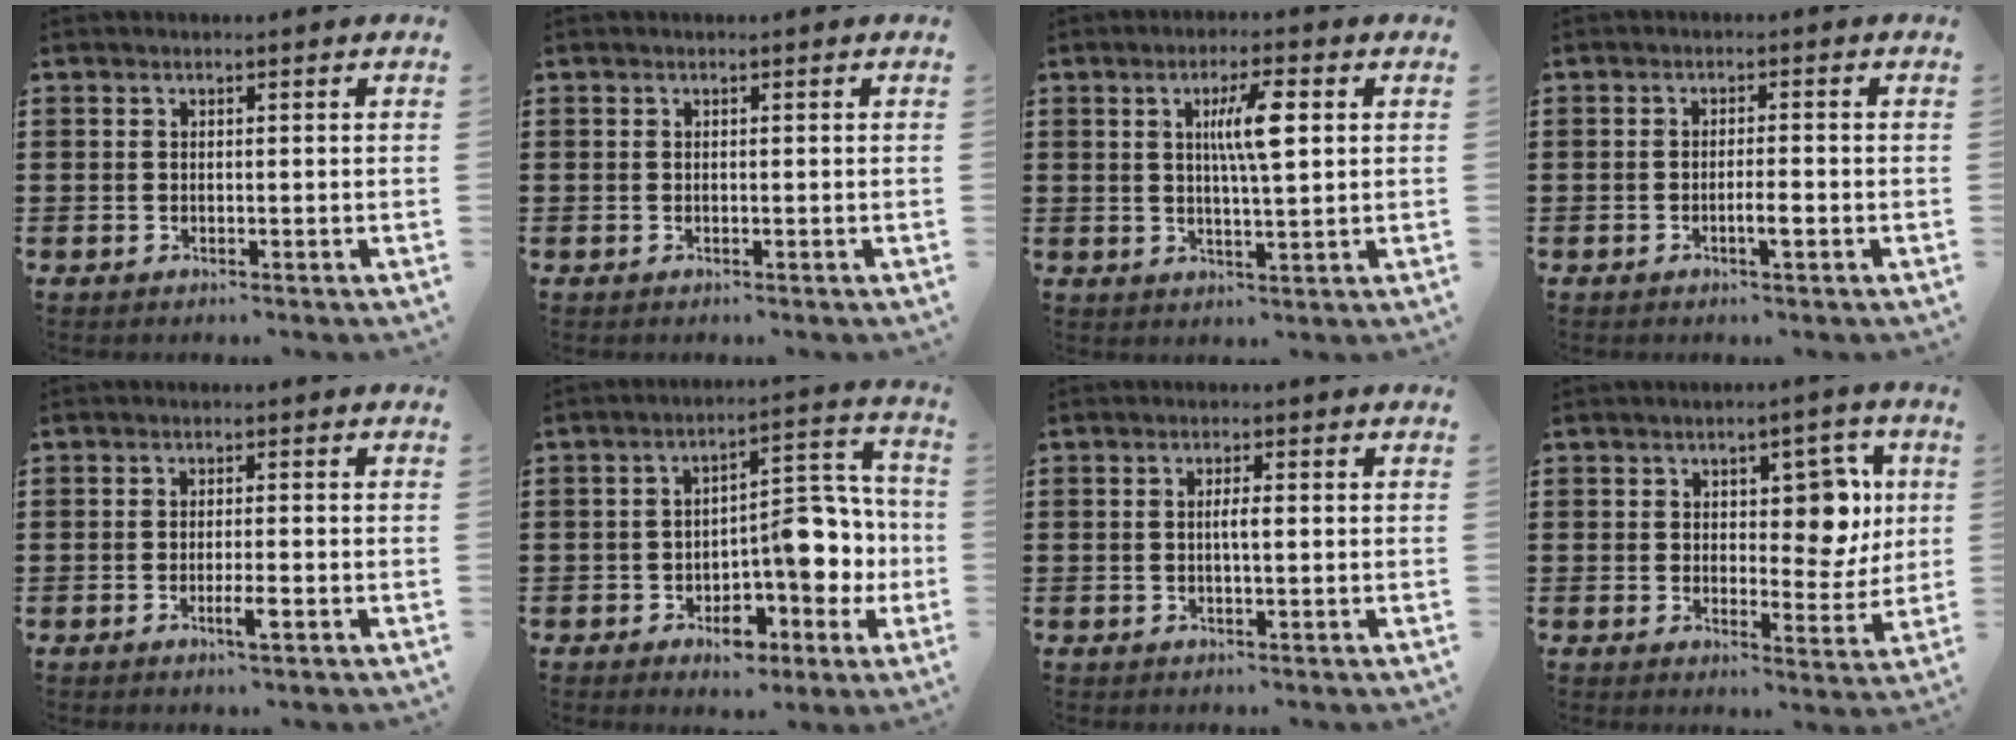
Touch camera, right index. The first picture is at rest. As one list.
[{"total": 0.0}, {"total": 6.6, "force": [1.6, 1.1, 6.3], "torque": [-0.124, 0.008, 0.022]}, {"total": 2.4, "force": [-1.0, 0.3, 2.1], "torque": [-0.036, 0.000, -0.019]}, {"total": 2.5, "force": [-1.3, 0.2, 2.2], "torque": [-0.037, -0.002, -0.022]}, {"total": 11.8, "force": [-2.7, 6.8, 9.3], "torque": [-0.114, 0.006, -0.041]}, {"total": 2.0, "force": [0.0, 0.3, 1.9], "torque": [-0.035, -0.001, 0.000]}, {"total": 7.9, "force": [2.4, 4.3, 6.1], "torque": [-0.079, -0.003, 0.032]}]